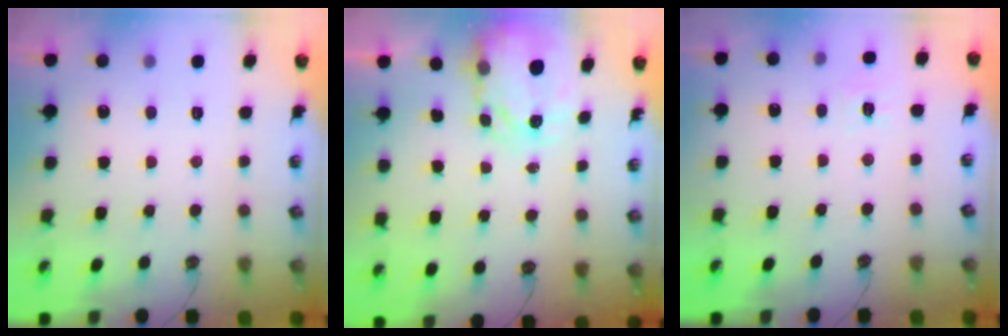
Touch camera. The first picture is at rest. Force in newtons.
{"total": 3.9, "press": 3.9, "slide": 0.4}
{"total": 5.5, "press": 5.5, "slide": 0.6}